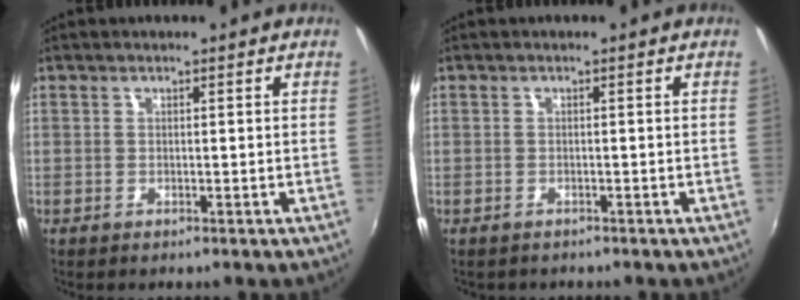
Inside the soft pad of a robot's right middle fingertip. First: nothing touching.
{"total": 1.0, "force": [-0.8, 0.5, 0.1], "torque": [-0.008, -0.001, -0.012]}